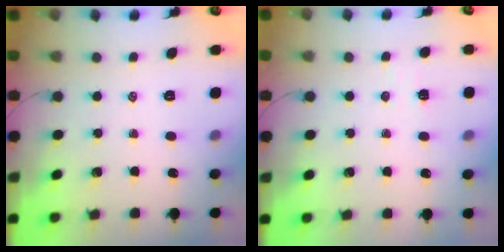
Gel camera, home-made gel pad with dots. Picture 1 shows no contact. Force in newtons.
{"total": 2.7, "press": 2.6, "slide": 0.8}